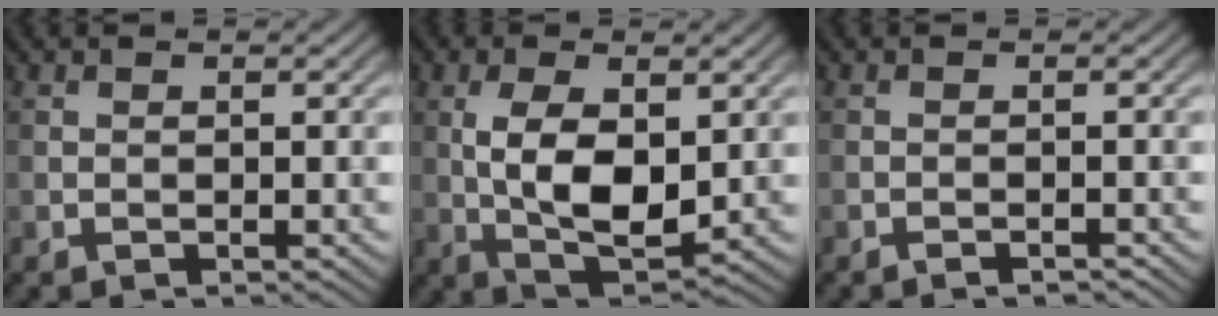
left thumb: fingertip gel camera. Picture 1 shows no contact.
{"total": 8.4, "force": [0.7, 3.7, 7.5], "torque": [-0.153, -0.005, 0.018]}
{"total": 1.1, "force": [-1.0, 0.0, 0.5], "torque": [-0.007, 0.000, -0.019]}